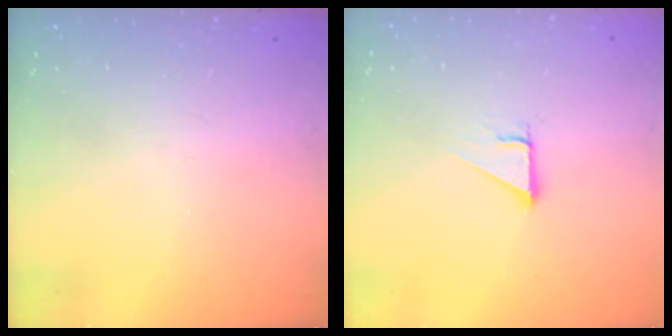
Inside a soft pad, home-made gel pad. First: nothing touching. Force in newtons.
{"total": 2.9, "press": 2.9, "slide": 0.1}